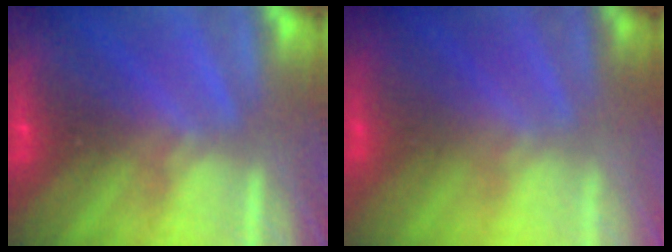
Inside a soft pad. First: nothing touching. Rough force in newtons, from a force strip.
{"total": 2.9}